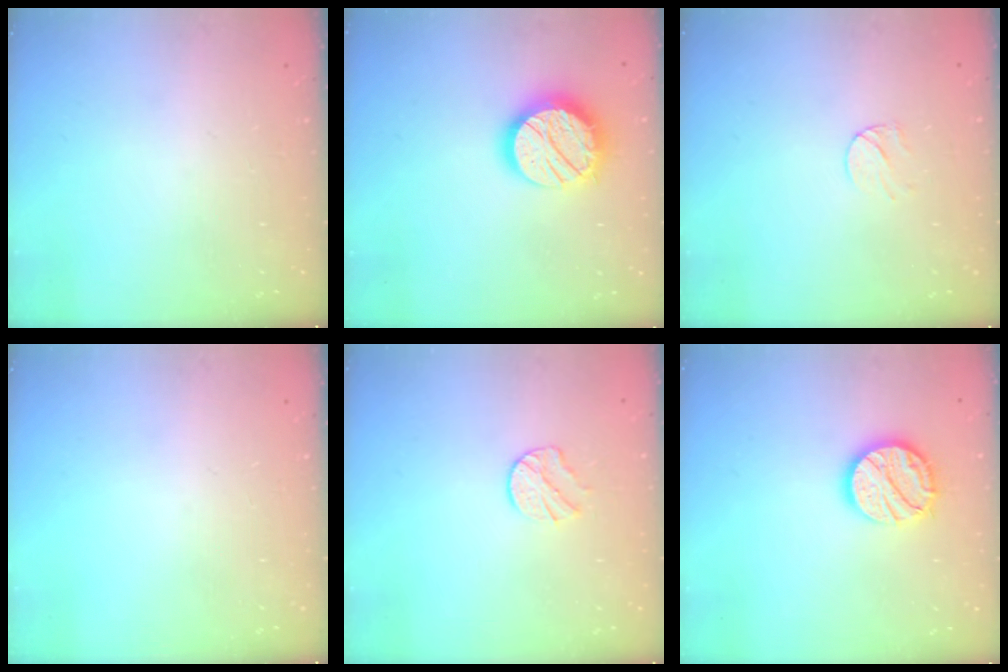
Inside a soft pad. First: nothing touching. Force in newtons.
{"total": 16.0, "press": 16.0, "slide": 0.8}
{"total": 6.6, "press": 6.5, "slide": 0.6}
{"total": 0.0}
{"total": 6.1, "press": 6.1, "slide": 0.7}
{"total": 13.4, "press": 13.4, "slide": 0.9}